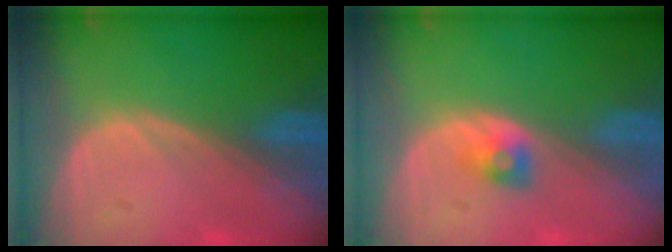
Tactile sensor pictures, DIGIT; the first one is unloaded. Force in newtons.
{"total": 2.0, "press": 2.0, "slide": 0.3}